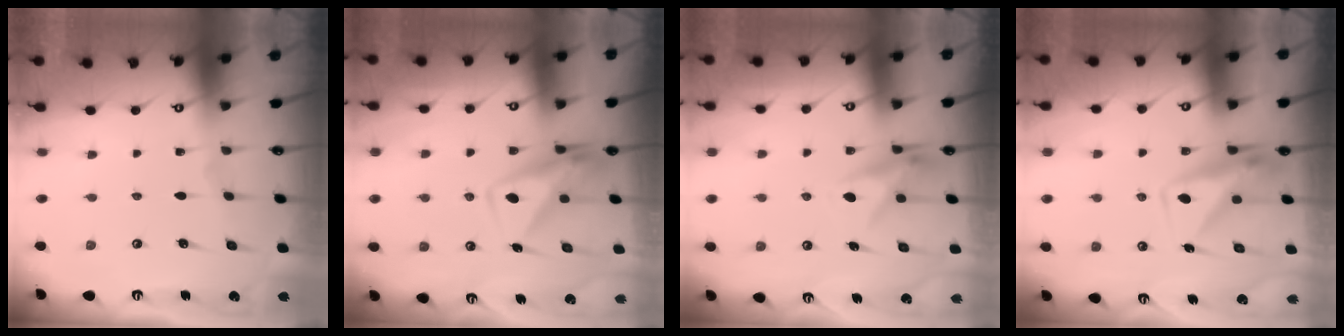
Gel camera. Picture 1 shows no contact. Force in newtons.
{"total": 10.0, "press": 10.0, "slide": 1.2}
{"total": 9.4, "press": 9.4, "slide": 0.7}
{"total": 9.3, "press": 9.2, "slide": 0.8}